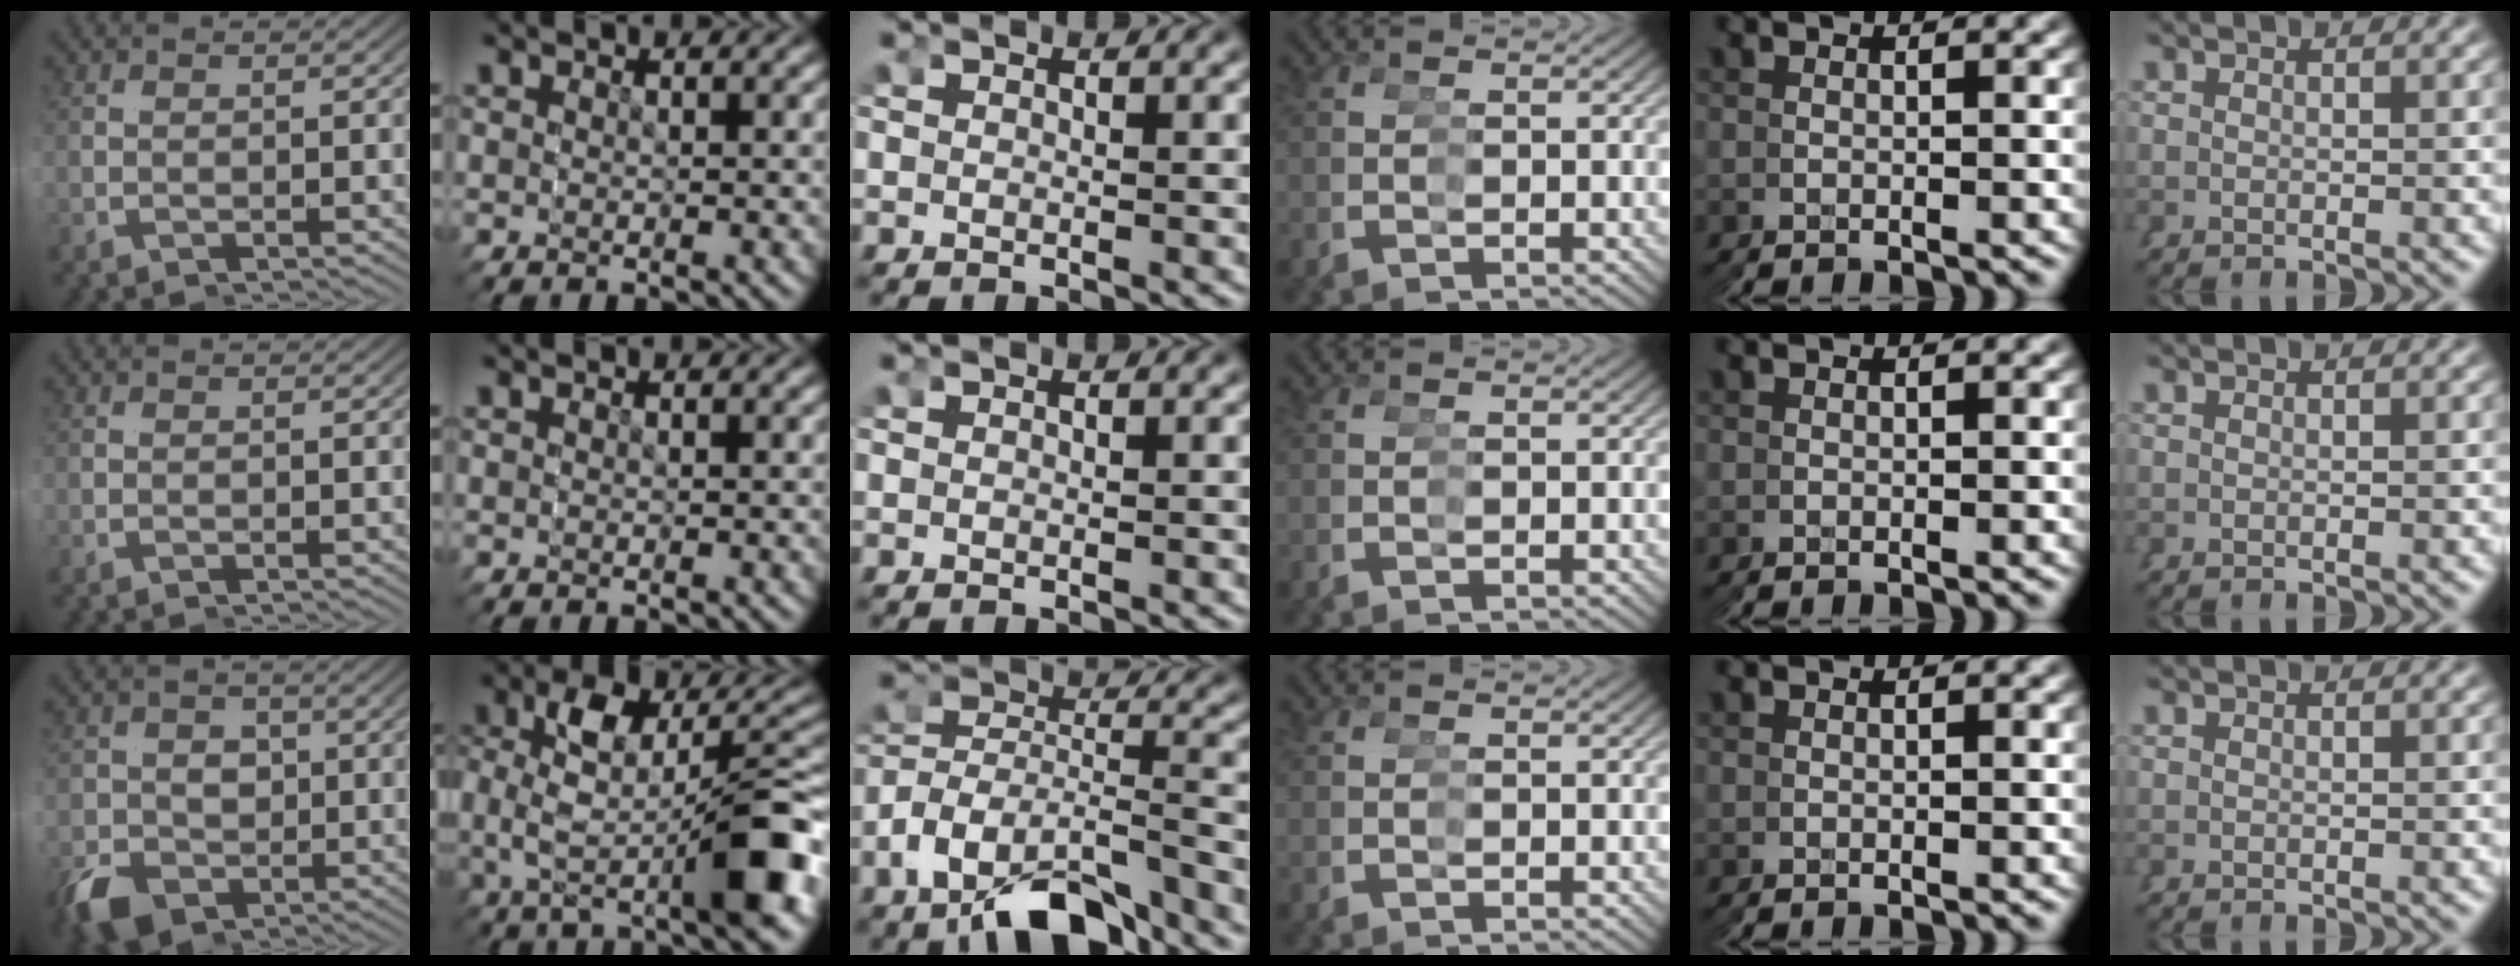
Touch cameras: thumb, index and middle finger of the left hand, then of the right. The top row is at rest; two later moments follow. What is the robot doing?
{"motion": "grasp_and_lifting", "object": "stress ball aka squeeze ball"}